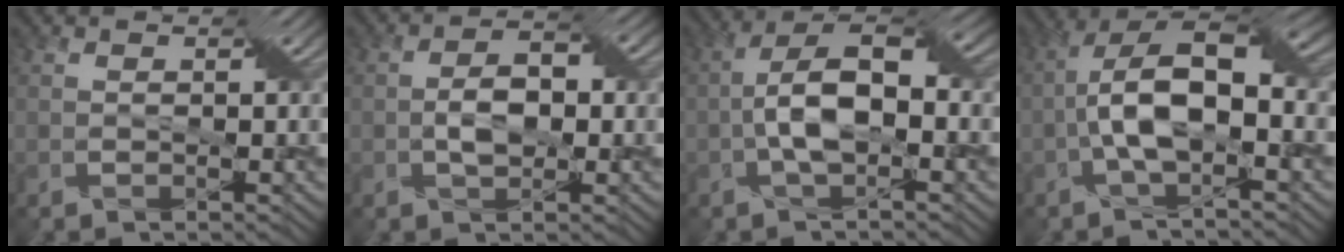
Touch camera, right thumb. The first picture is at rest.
{"total": 3.6, "force": [-0.4, 2.0, 3.0], "torque": [-0.053, 0.003, -0.009]}
{"total": 7.2, "force": [-1.0, 3.2, 6.4], "torque": [-0.123, 0.015, -0.020]}
{"total": 9.6, "force": [-1.4, 4.2, 8.6], "torque": [-0.163, 0.012, -0.027]}